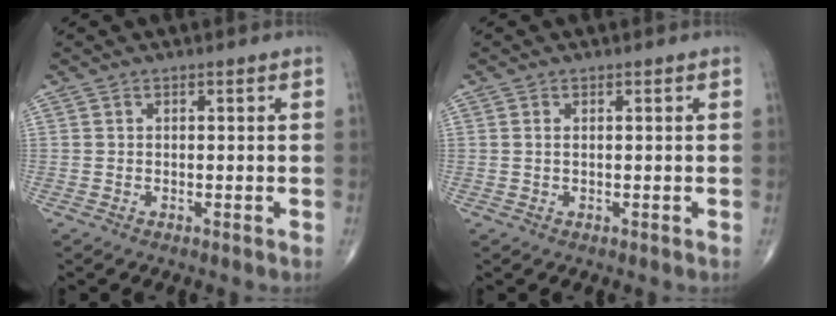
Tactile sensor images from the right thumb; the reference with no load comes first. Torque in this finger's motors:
{"motor_torque": [-0.52, -0.10, -0.13, -0.04, 0.01]}